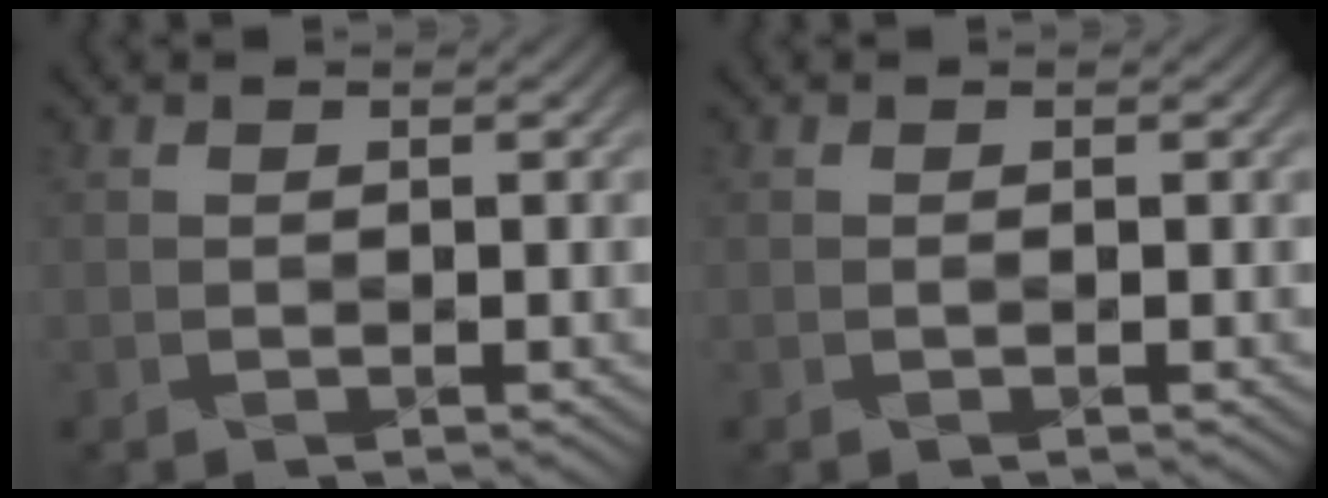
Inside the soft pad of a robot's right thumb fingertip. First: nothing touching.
{"total": 0.0}